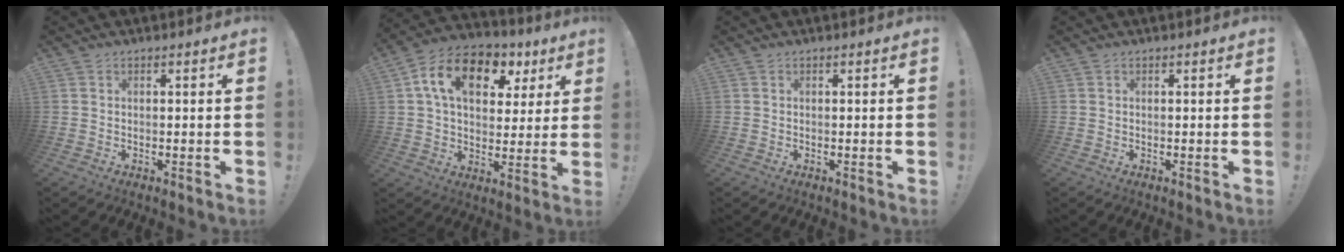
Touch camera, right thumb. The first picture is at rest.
{"total": 15.9, "force": [6.4, 10.3, 10.3], "torque": [-0.168, -0.016, 0.116]}
{"total": 0.0}
{"total": 0.0}